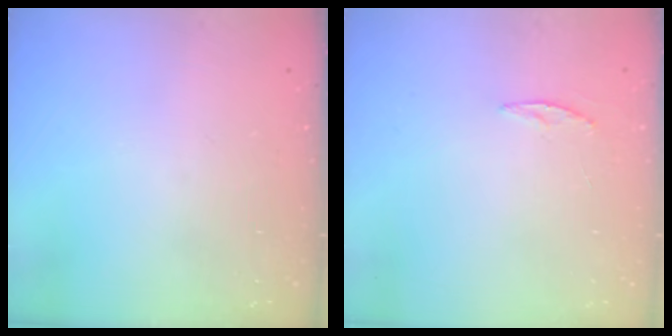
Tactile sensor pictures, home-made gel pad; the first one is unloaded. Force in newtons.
{"total": 3.3, "press": 3.3, "slide": 0.4}